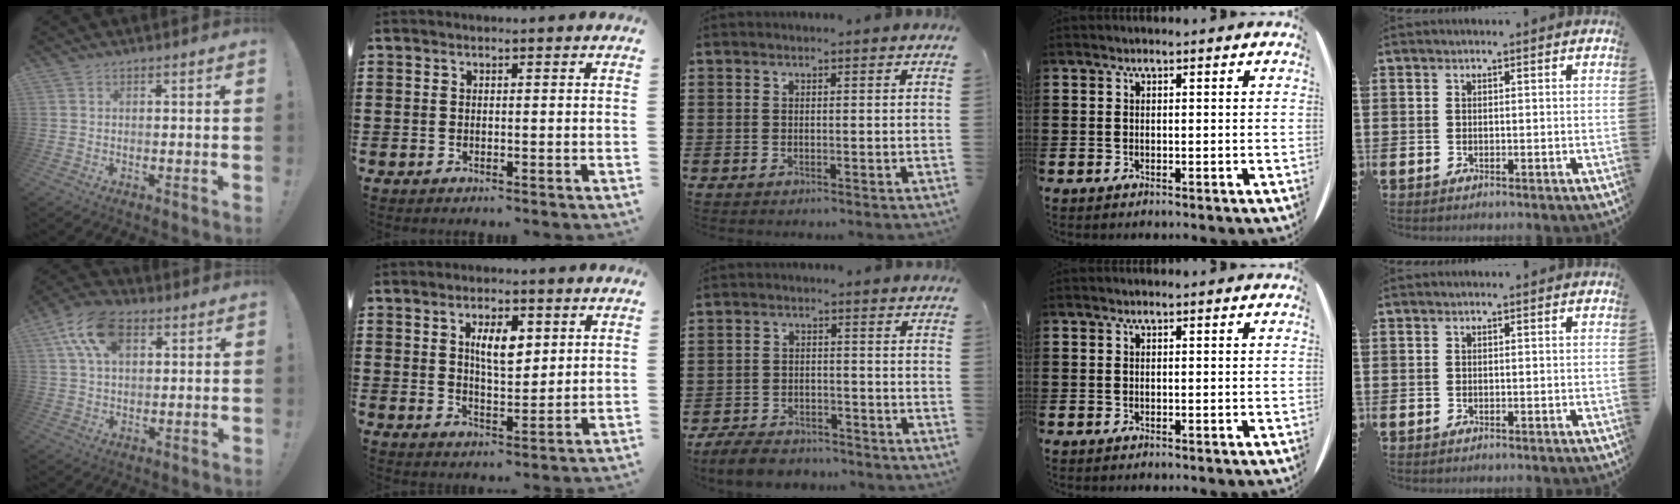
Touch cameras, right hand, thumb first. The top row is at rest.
{"thumb": {"total": 13.4, "force": [5.6, 7.7, 9.5], "torque": [-0.166, -0.006, 0.105]}, "index": {"total": 5.8, "force": [2.0, 2.3, 4.9], "torque": [-0.087, 0.002, 0.030]}, "middle": {"total": 5.0, "force": [-4.8, 0.9, 1.0], "torque": [-0.028, 0.004, -0.098]}}